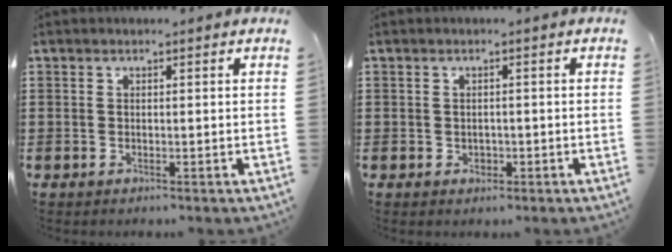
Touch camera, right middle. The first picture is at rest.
{"total": 1.1, "force": [-0.3, 1.0, 0.5], "torque": [-0.013, 0.003, -0.006]}